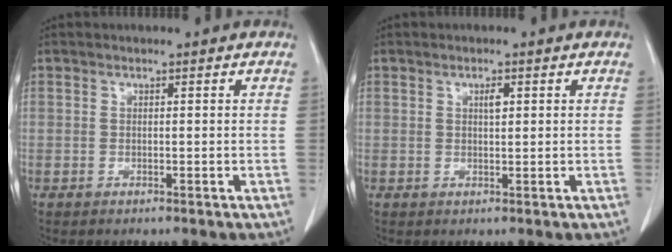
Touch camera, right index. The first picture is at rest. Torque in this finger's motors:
{"motor_torque": [0.01, 0.00, 0.01, 0.02]}